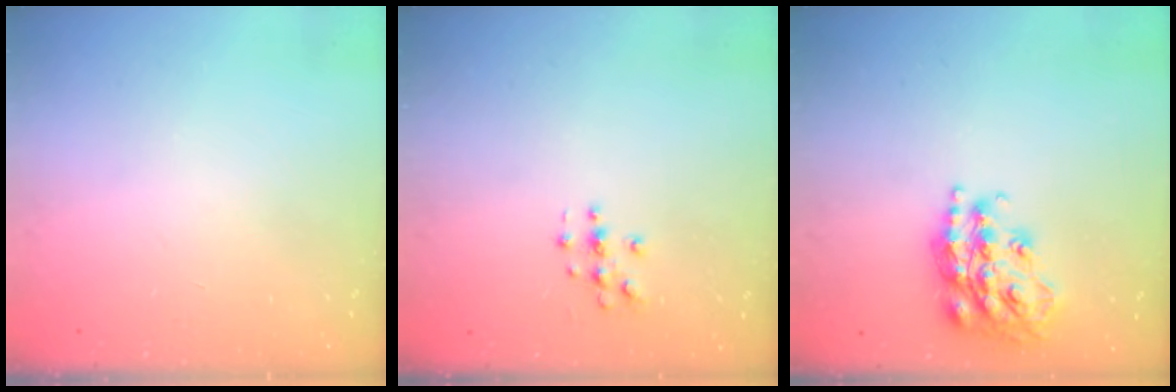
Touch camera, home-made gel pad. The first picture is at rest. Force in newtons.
{"total": 3.1, "press": 3.1, "slide": 0.3}
{"total": 19.2, "press": 19.2, "slide": 1.3}